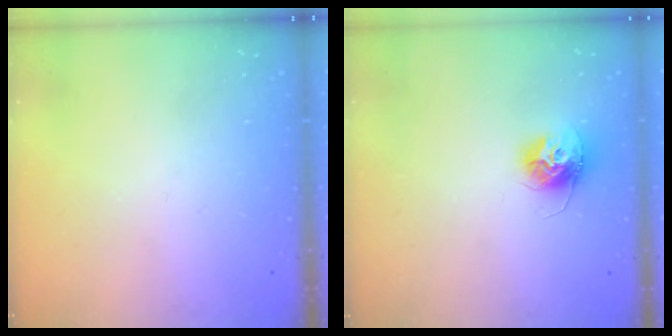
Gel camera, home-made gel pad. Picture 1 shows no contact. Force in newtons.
{"total": 11.1, "press": 11.1, "slide": 0.9}